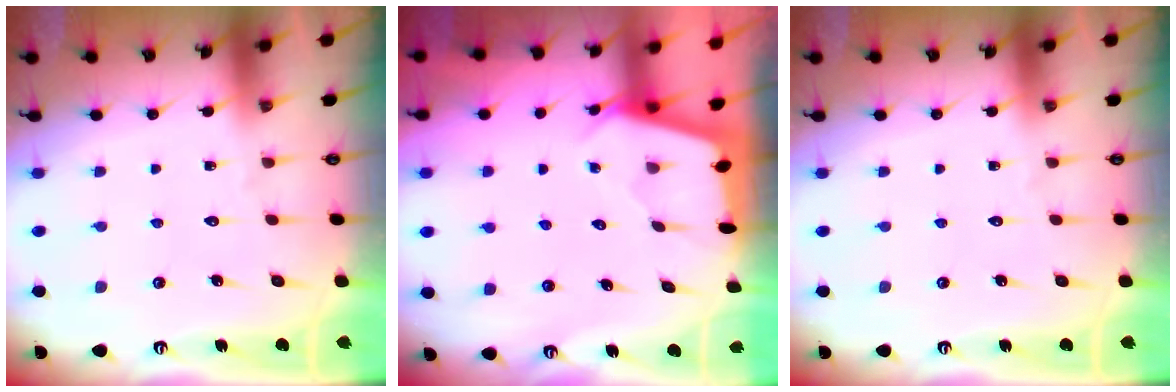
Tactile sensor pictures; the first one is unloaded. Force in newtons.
{"total": 2.4, "press": 2.4, "slide": 0.3}
{"total": 0.0}